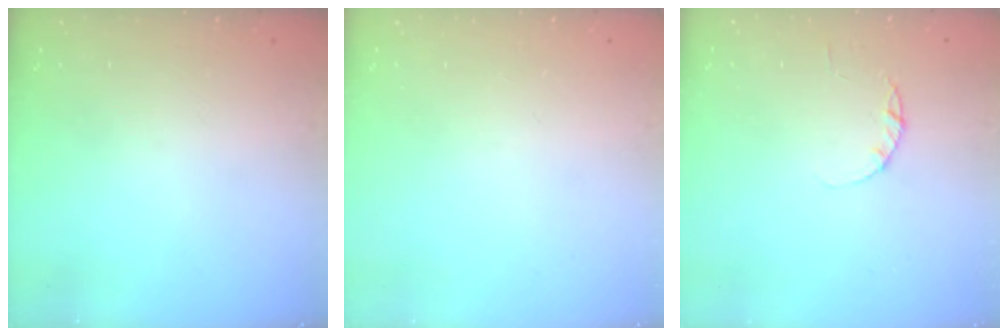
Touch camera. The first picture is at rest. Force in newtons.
{"total": 0.0}
{"total": 2.2, "press": 2.2, "slide": 0.4}